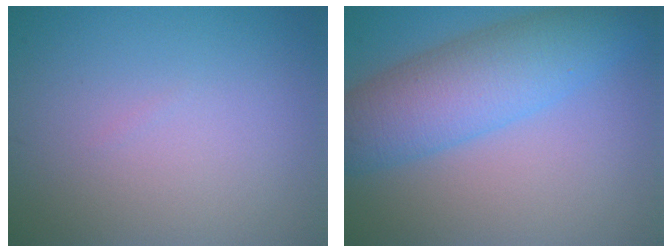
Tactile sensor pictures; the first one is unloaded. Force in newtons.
{"total": 7.3, "press": 7.3, "slide": 0.2}